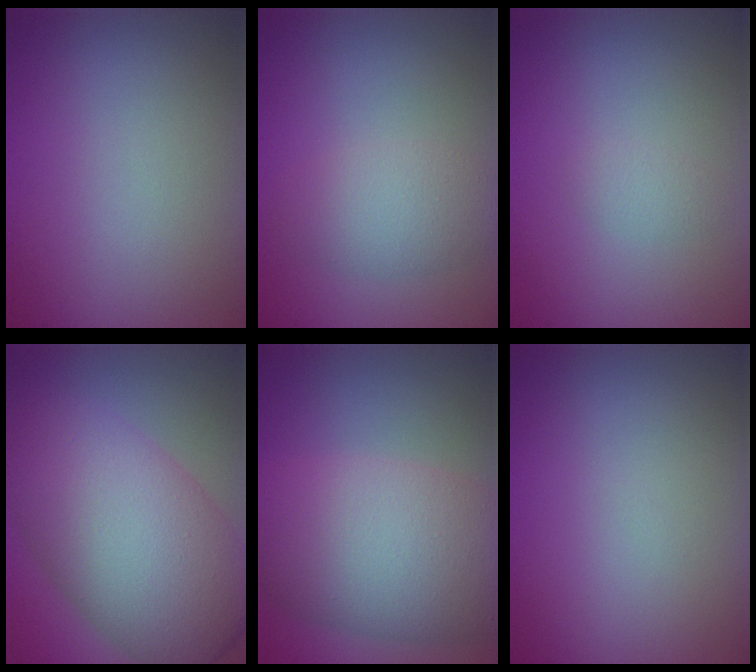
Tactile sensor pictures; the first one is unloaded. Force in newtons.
{"total": 3.2, "press": 3.2, "slide": 0.1}
{"total": 0.8, "press": 0.8, "slide": 0.0}
{"total": 11.4, "press": 11.4, "slide": 0.1}
{"total": 10.6, "press": 10.5, "slide": 0.4}
{"total": 0.0}